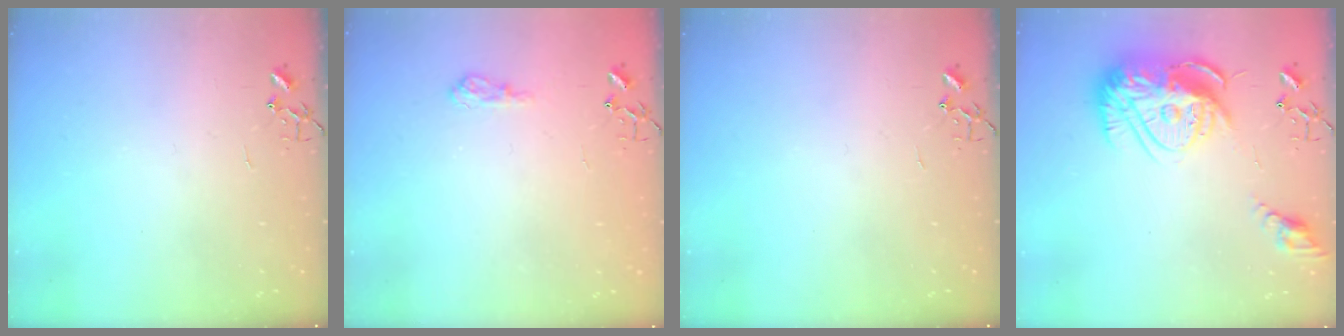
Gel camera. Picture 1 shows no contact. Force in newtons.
{"total": 6.5, "press": 6.5, "slide": 0.8}
{"total": 0.0}
{"total": 19.5, "press": 19.4, "slide": 1.7}